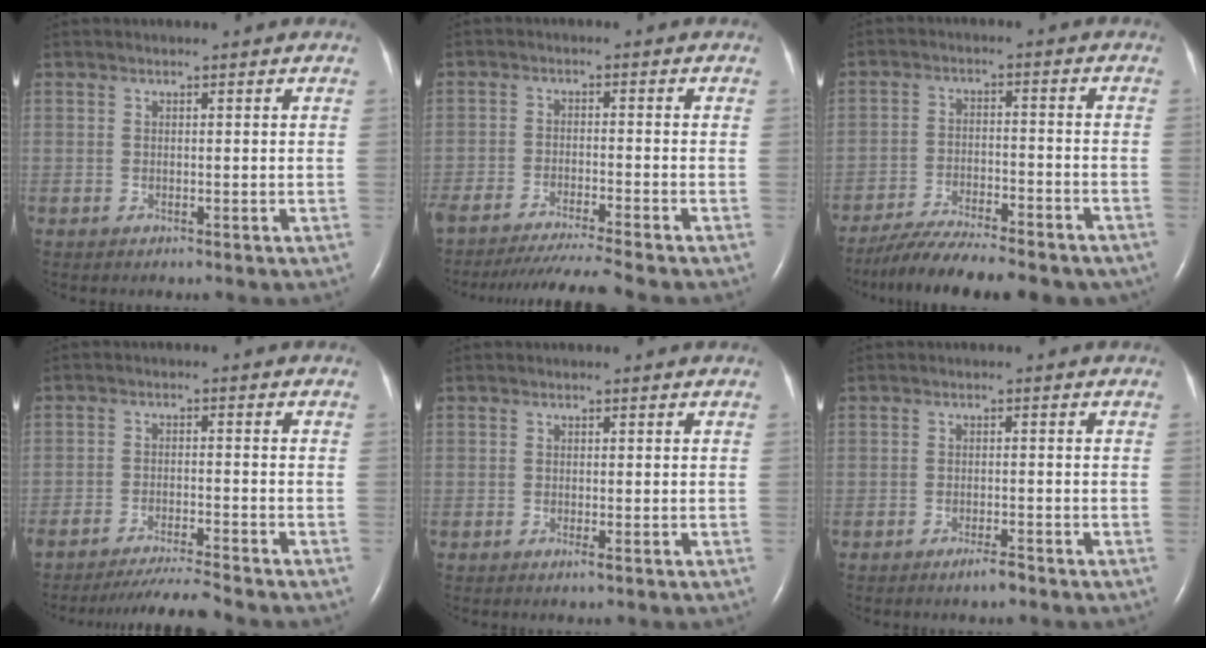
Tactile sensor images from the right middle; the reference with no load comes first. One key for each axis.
{"total": 10.2, "fx": -9.2, "fy": -1.8, "fz": 4.1, "tx": -0.050, "ty": -0.027, "tz": -0.151}
{"total": 16.4, "fx": -14.2, "fy": 3.2, "fz": 7.6, "tx": -0.122, "ty": -0.007, "tz": -0.210}
{"total": 6.8, "fx": -6.4, "fy": -1.4, "fz": 2.0, "tx": -0.030, "ty": -0.019, "tz": -0.110}
{"total": 0.6, "fx": -0.3, "fy": 0.0, "fz": 0.5, "tx": -0.011, "ty": -0.002, "tz": -0.006}
{"total": 2.1, "fx": -1.7, "fy": 0.2, "fz": 1.3, "tx": -0.027, "ty": -0.003, "tz": -0.028}